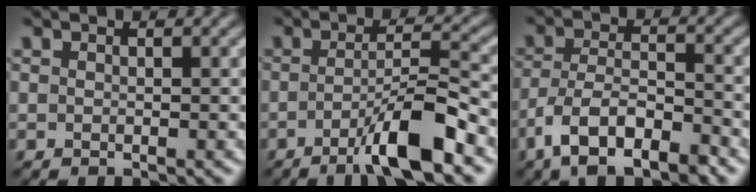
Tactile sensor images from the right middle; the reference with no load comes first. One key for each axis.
{"total": 6.3, "fx": -3.2, "fy": 0.8, "fz": 5.3, "tx": -0.085, "ty": 0.007, "tz": -0.061}
{"total": 8.1, "fx": -5.0, "fy": 3.4, "fz": 5.4, "tx": -0.099, "ty": -0.005, "tz": -0.094}